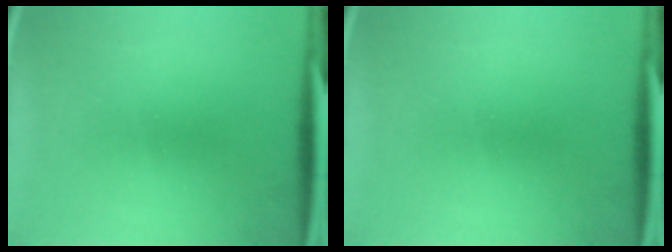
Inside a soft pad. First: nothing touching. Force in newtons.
{"total": 0.0}